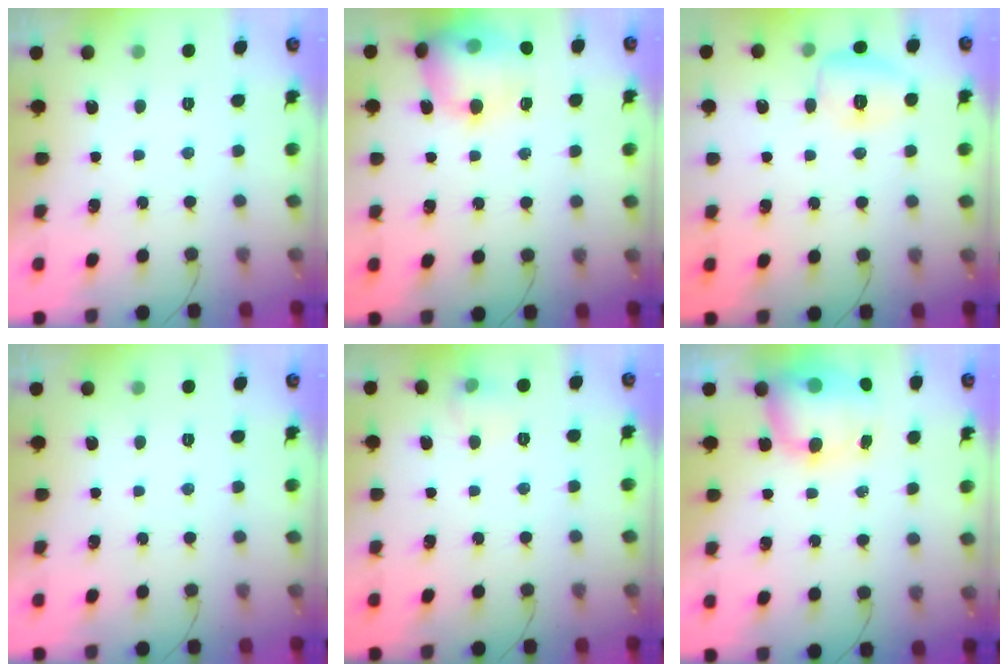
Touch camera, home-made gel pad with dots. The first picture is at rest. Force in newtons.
{"total": 15.3, "press": 14.6, "slide": 4.3}
{"total": 7.5, "press": 7.4, "slide": 1.6}
{"total": 0.0}
{"total": 6.5, "press": 5.9, "slide": 2.7}
{"total": 9.4, "press": 8.5, "slide": 4.0}